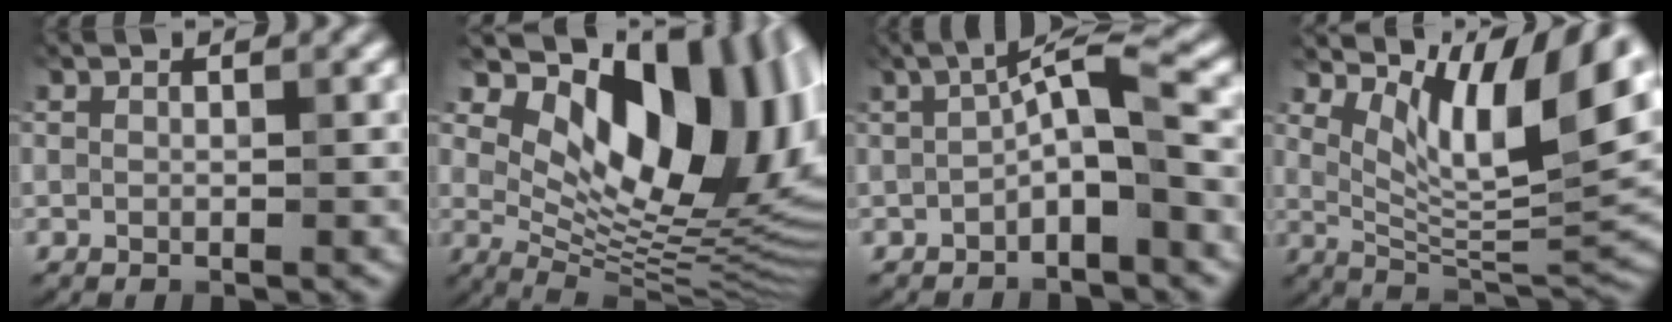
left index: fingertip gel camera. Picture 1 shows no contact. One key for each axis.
{"total": 16.7, "fx": 6.4, "fy": 8.7, "fz": 12.7, "tx": -0.158, "ty": 0.006, "tz": 0.112}
{"total": 4.2, "fx": -0.8, "fy": 0.8, "fz": 4.1, "tx": -0.077, "ty": 0.018, "tz": -0.022}
{"total": 10.9, "fx": 5.7, "fy": 4.1, "fz": 8.4, "tx": -0.124, "ty": -0.005, "tz": 0.105}